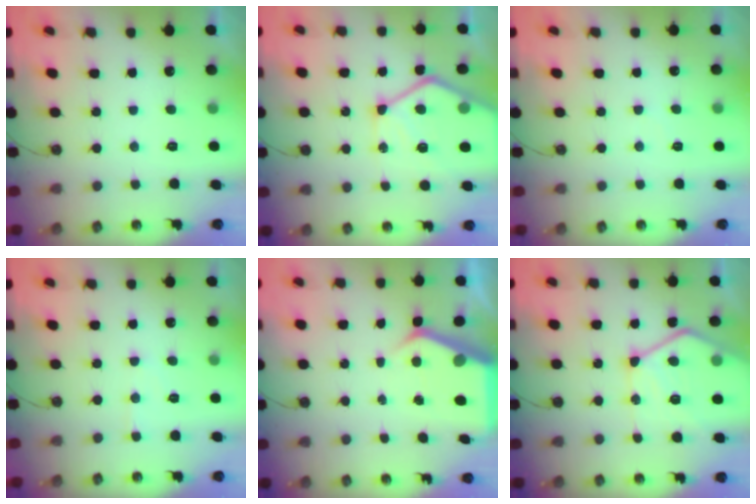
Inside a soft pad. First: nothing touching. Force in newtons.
{"total": 15.7, "press": 15.6, "slide": 1.4}
{"total": 4.1, "press": 4.0, "slide": 0.7}
{"total": 6.2, "press": 6.2, "slide": 0.7}
{"total": 5.0, "press": 5.0, "slide": 0.5}
{"total": 16.5, "press": 16.4, "slide": 1.4}